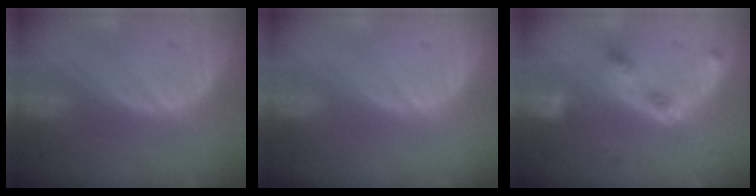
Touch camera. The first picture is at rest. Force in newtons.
{"total": 0.0}
{"total": 4.2, "press": 4.1, "slide": 0.8}